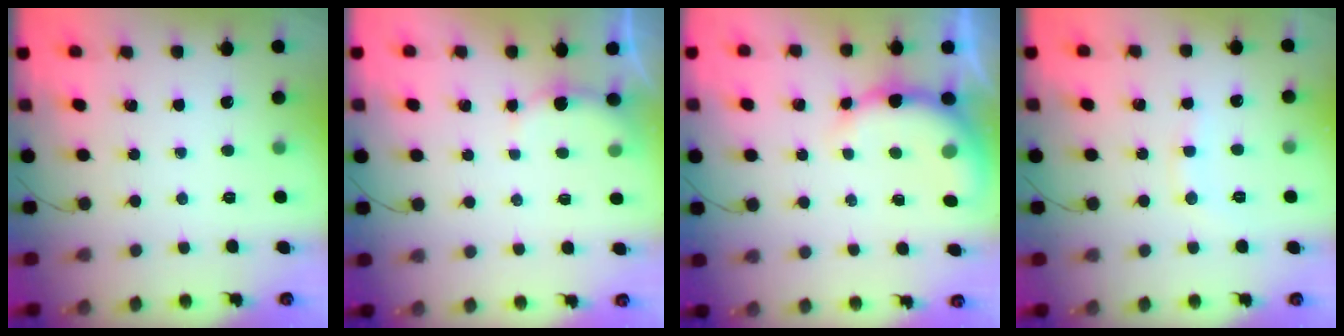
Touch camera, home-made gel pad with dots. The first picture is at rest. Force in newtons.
{"total": 2.7, "press": 2.6, "slide": 0.6}
{"total": 8.6, "press": 8.6, "slide": 0.4}
{"total": 5.9, "press": 5.7, "slide": 1.6}